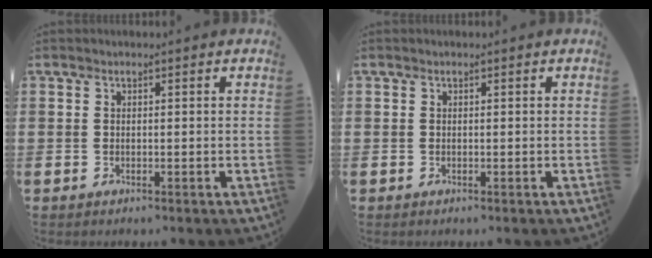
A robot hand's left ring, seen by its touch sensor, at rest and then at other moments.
{"total": 0.0}